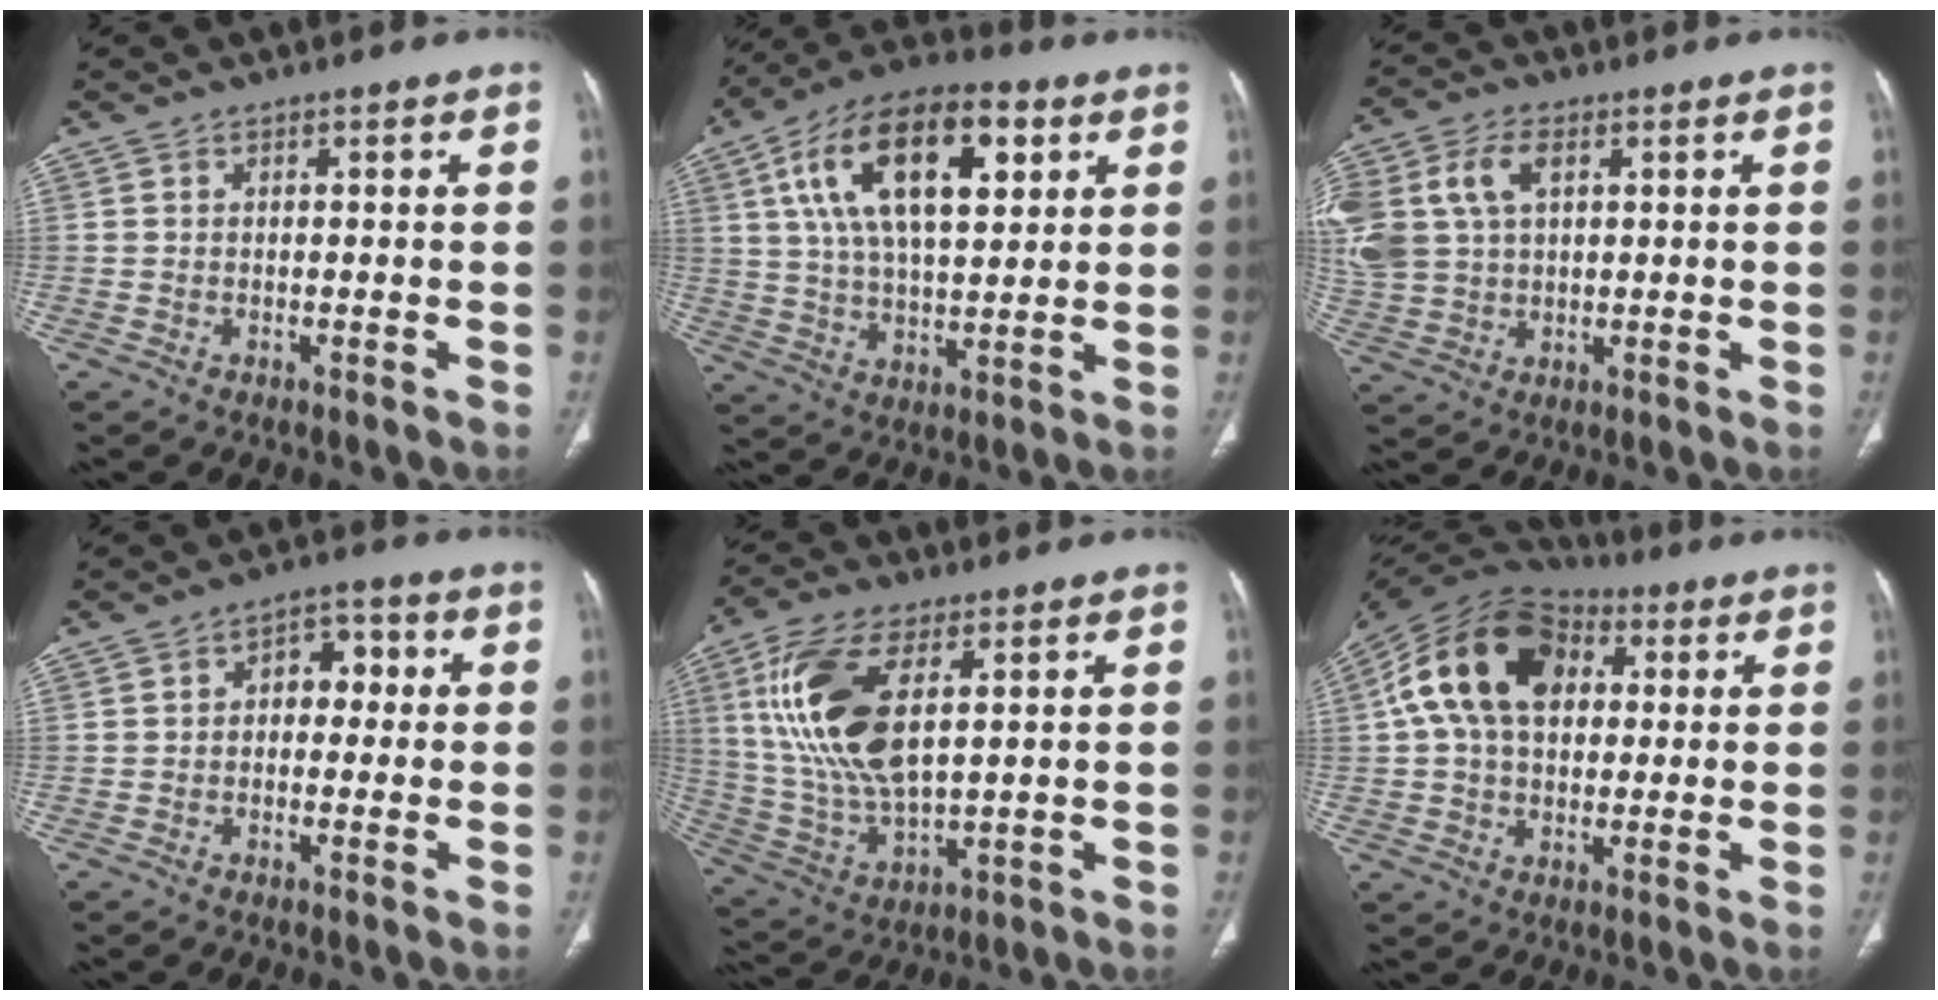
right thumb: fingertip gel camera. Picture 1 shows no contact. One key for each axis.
{"total": 20.8, "fx": 7.3, "fy": 9.9, "fz": 16.8, "tx": -0.277, "ty": 0.001, "tz": 0.121}
{"total": 16.0, "fx": 4.7, "fy": 10.9, "fz": 10.7, "tx": -0.266, "ty": 0.013, "tz": 0.096}
{"total": 5.5, "fx": 0.4, "fy": 3.8, "fz": 3.9, "tx": -0.025, "ty": 0.019, "tz": -0.003}
{"total": 17.5, "fx": 5.0, "fy": 8.0, "fz": 14.7, "tx": -0.309, "ty": -0.015, "tz": 0.103}
{"total": 18.6, "fx": 4.2, "fy": 12.4, "fz": 13.3, "tx": -0.227, "ty": 0.023, "tz": 0.063}